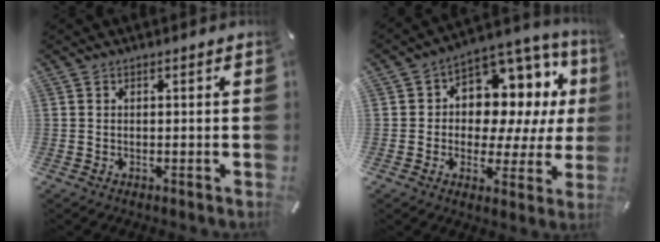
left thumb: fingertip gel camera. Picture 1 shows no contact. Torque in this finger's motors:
{"motor_torque": [0.64, 0.63, 0.78, 0.36, 0.14]}